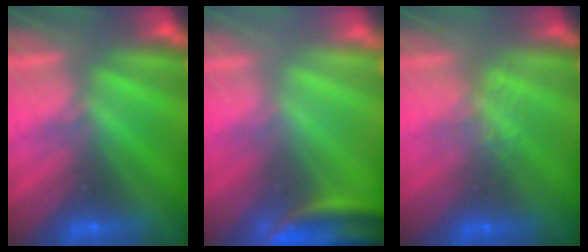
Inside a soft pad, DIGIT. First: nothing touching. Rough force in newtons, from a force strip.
{"total": 3.8}
{"total": 1.2}